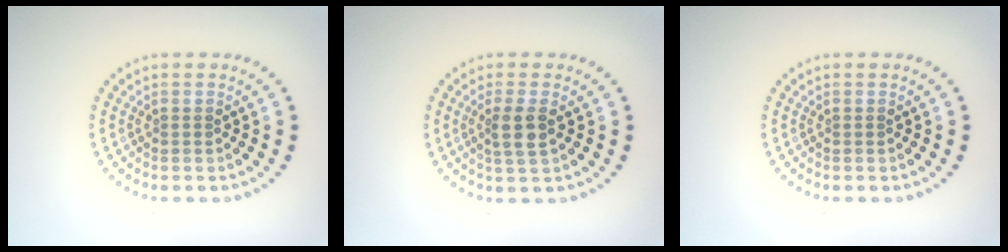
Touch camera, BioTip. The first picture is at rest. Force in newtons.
{"total": 2.3, "press": 2.0, "slide": 1.0}
{"total": 0.0}